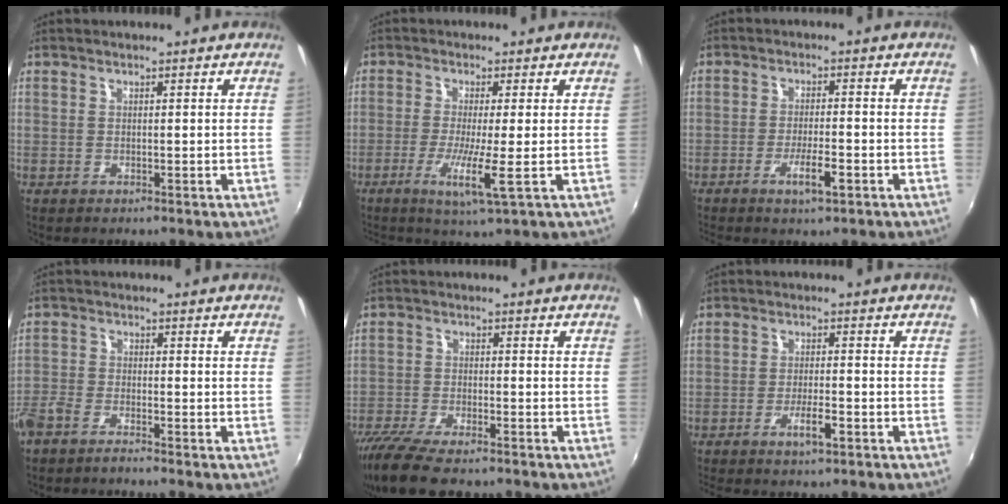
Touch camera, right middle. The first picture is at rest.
{"total": 5.8, "force": [-1.8, -1.0, 5.4], "torque": [-0.120, -0.015, -0.040]}
{"total": 4.7, "force": [-2.6, 0.7, 3.9], "torque": [-0.080, -0.006, -0.044]}
{"total": 4.8, "force": [-4.1, 1.1, 2.2], "torque": [-0.064, -0.010, -0.083]}
{"total": 12.2, "force": [-10.0, 2.9, 6.5], "torque": [-0.151, -0.043, -0.175]}
{"total": 3.9, "force": [-2.5, 0.5, 2.9], "torque": [-0.064, -0.002, -0.044]}